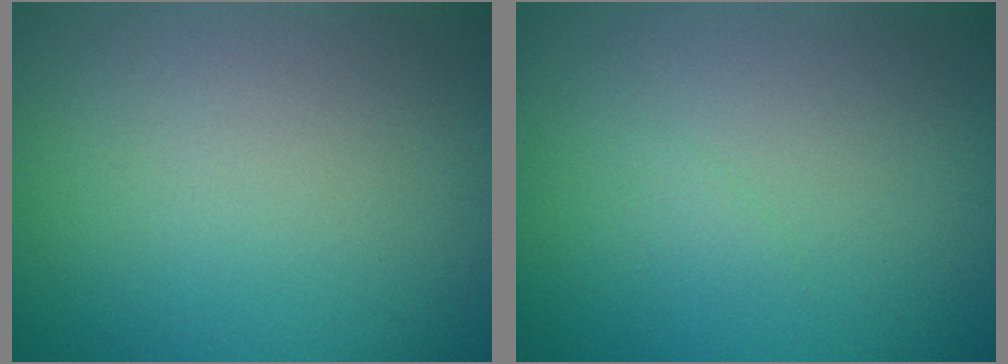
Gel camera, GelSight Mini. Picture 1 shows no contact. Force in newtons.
{"total": 0.5, "press": 0.5, "slide": 0.1}